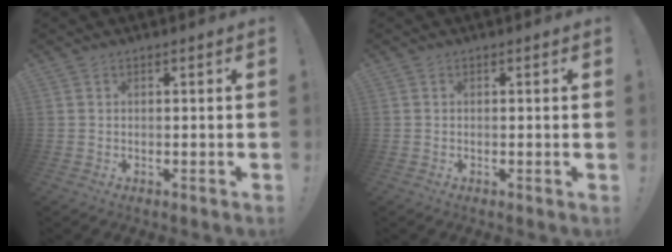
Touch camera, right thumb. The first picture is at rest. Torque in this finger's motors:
{"motor_torque": [-0.01, -0.01, 0.05, -0.01, 0.02]}